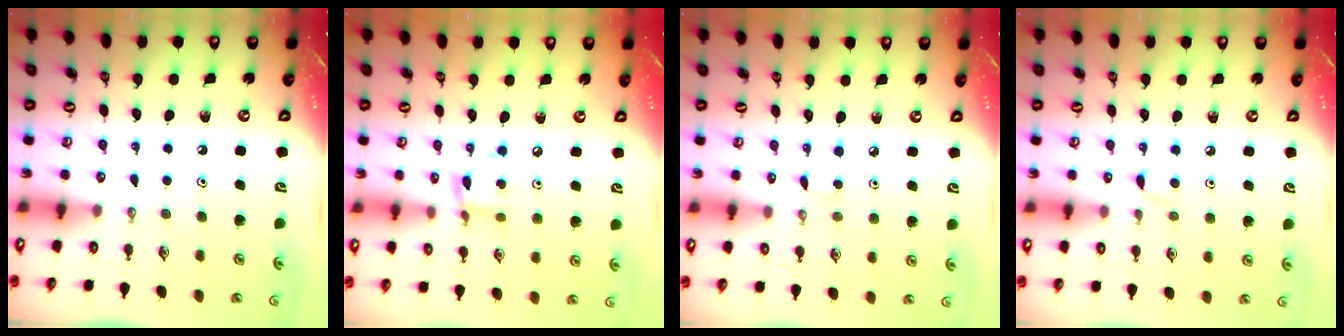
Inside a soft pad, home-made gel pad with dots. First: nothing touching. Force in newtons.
{"total": 6.3, "press": 6.3, "slide": 0.2}
{"total": 2.9, "press": 2.8, "slide": 0.3}
{"total": 4.2, "press": 4.2, "slide": 0.5}